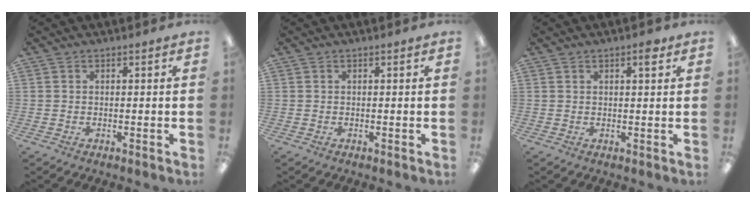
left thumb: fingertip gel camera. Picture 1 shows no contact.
{"total": 0.0}
{"total": 2.7, "force": [1.7, 0.8, 1.9], "torque": [-0.026, -0.004, 0.026]}